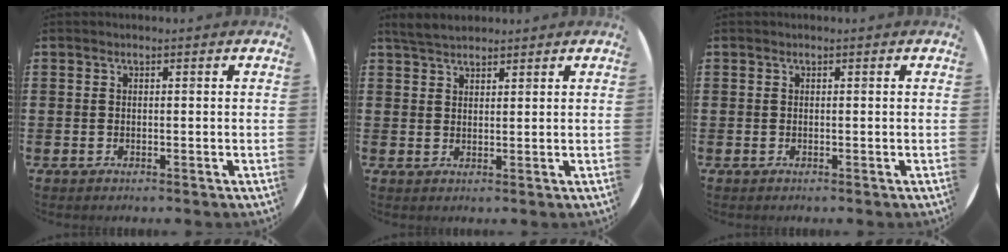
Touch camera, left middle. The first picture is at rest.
{"total": 3.4, "force": [3.1, 0.9, 1.0], "torque": [-0.025, -0.001, 0.059]}
{"total": 0.0}